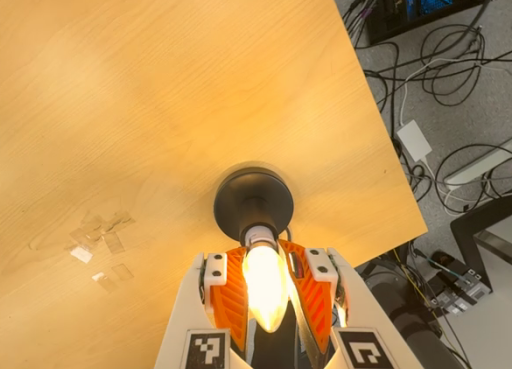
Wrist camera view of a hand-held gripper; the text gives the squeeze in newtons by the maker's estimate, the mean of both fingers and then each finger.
{"total": 25.8, "left": 20.5, "right": 31.0}